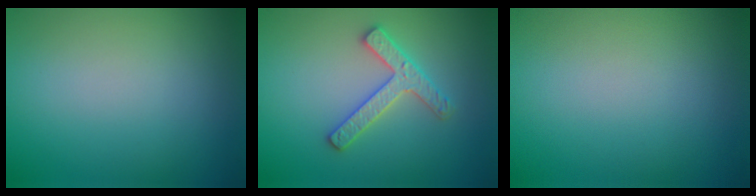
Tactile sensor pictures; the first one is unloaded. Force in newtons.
{"total": 2.9, "press": 2.8, "slide": 0.6}
{"total": 0.0}